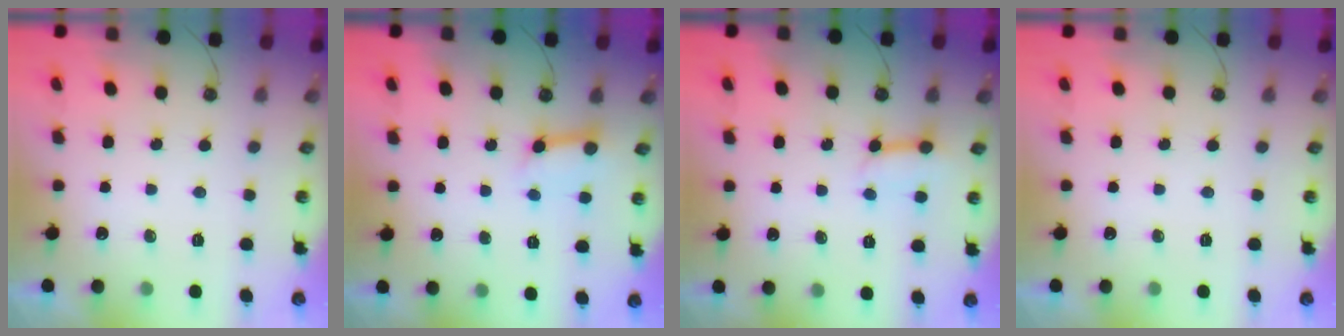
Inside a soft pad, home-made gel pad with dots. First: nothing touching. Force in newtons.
{"total": 5.2, "press": 5.2, "slide": 0.6}
{"total": 5.3, "press": 5.2, "slide": 0.6}
{"total": 0.0}